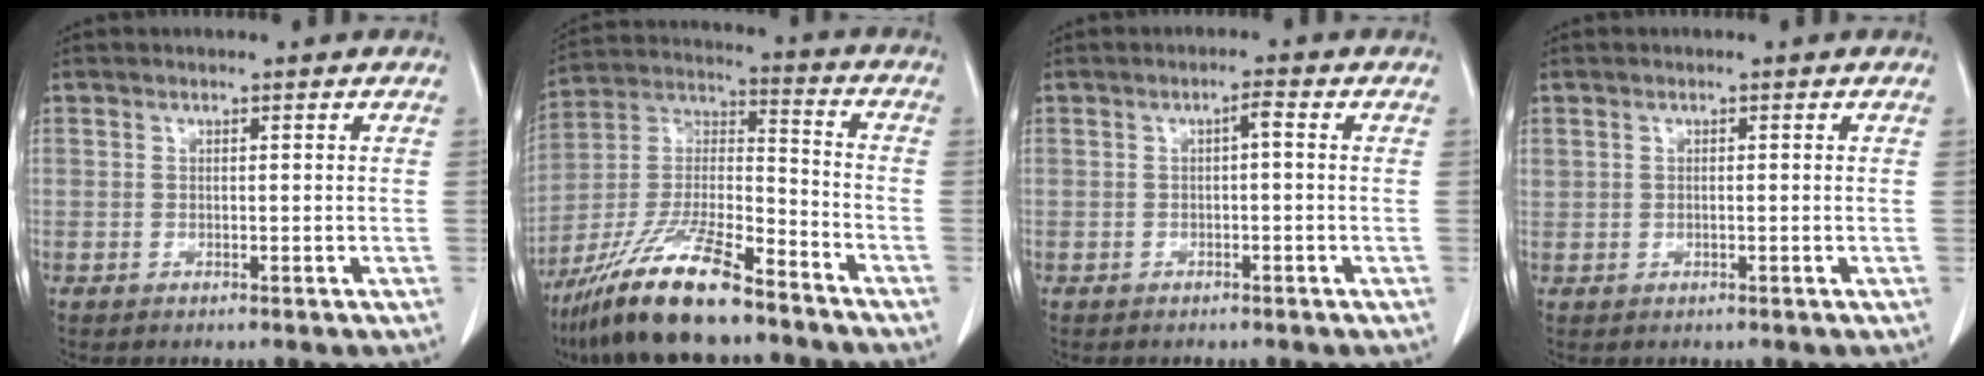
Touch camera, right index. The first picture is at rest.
{"total": 17.2, "force": [-12.9, 3.0, 11.0], "torque": [-0.231, -0.014, -0.236]}
{"total": 1.4, "force": [0.0, 0.2, 1.4], "torque": [-0.022, 0.005, 0.000]}
{"total": 0.7, "force": [0.1, 0.5, 0.4], "torque": [-0.014, 0.006, 0.008]}